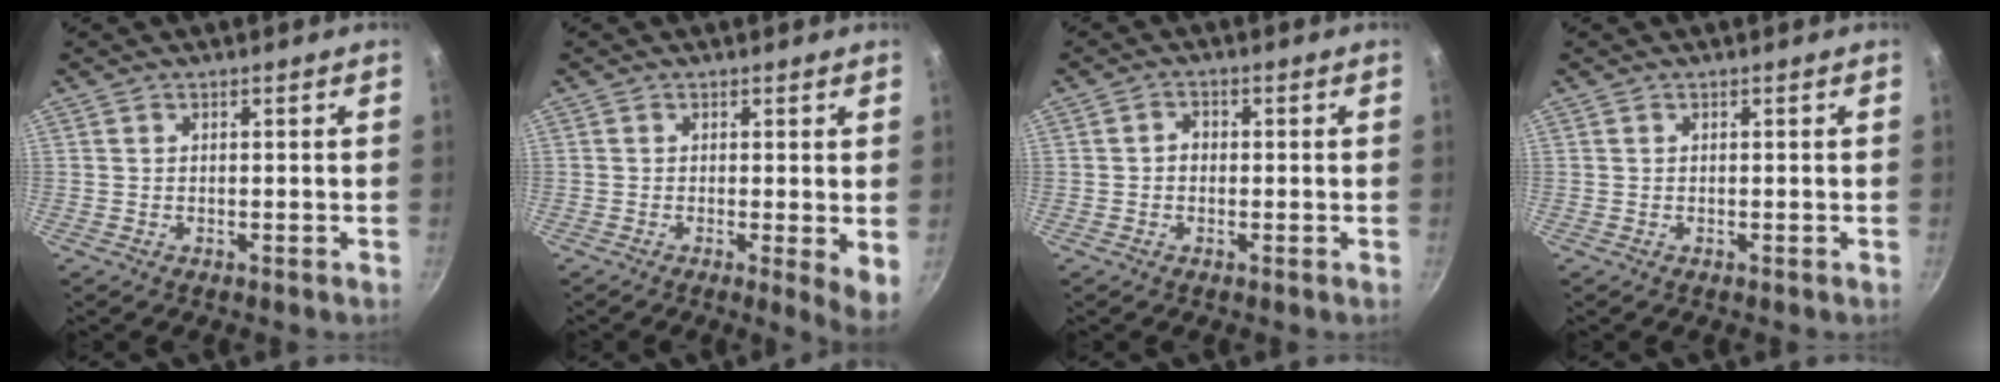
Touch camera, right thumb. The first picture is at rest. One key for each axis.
{"total": 4.6, "fx": -0.1, "fy": 1.2, "fz": 4.5, "tx": -0.052, "ty": -0.015, "tz": -0.004}
{"total": 2.1, "fx": -0.2, "fy": 1.8, "fz": 1.2, "tx": -0.010, "ty": 0.008, "tz": -0.005}
{"total": 0.0}